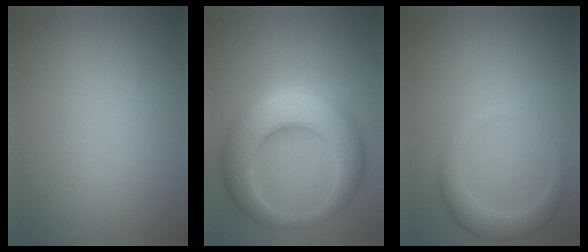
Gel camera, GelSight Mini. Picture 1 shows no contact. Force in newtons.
{"total": 9.6, "press": 9.6, "slide": 0.2}
{"total": 2.6, "press": 2.6, "slide": 0.0}